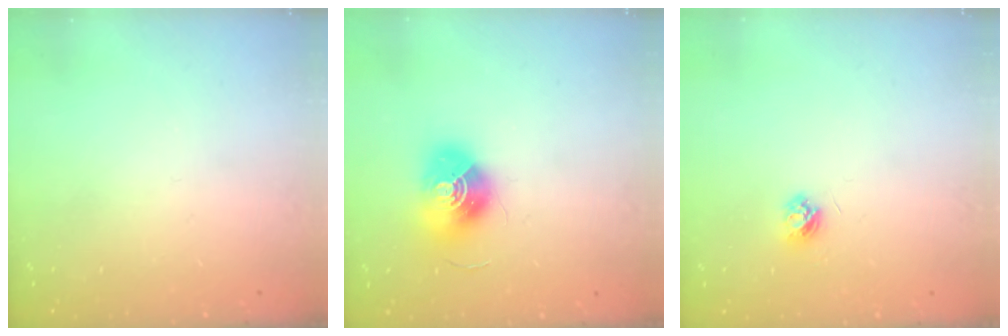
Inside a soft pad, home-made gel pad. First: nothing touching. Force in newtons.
{"total": 12.7, "press": 12.7, "slide": 0.5}
{"total": 3.6, "press": 3.5, "slide": 0.4}